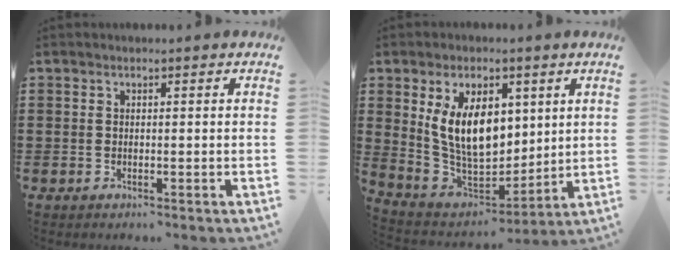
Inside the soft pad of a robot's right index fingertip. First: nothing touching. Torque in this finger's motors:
{"motor_torque": [1.81, 0.33, 1.05, 0.21]}